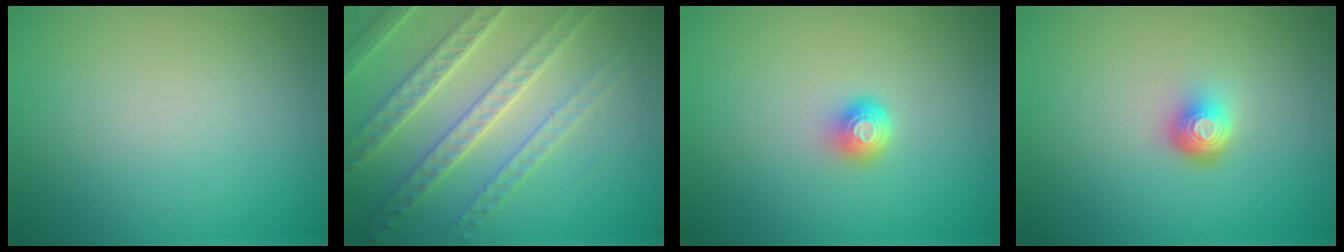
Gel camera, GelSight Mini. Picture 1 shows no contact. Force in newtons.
{"total": 5.6, "press": 4.8, "slide": 2.8}
{"total": 1.6, "press": 1.2, "slide": 1.1}
{"total": 2.2, "press": 1.4, "slide": 1.7}